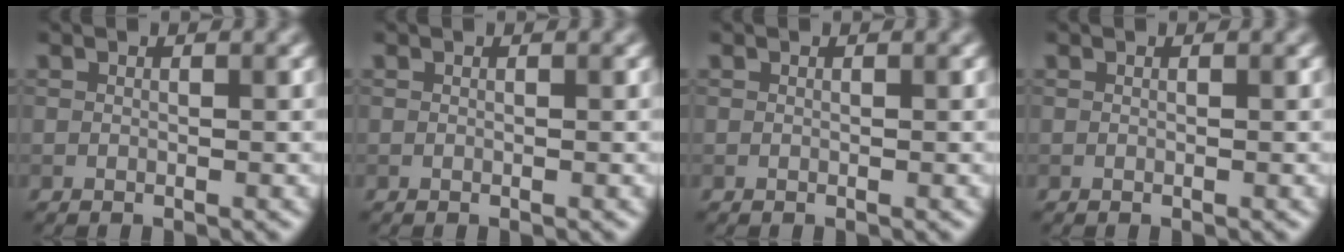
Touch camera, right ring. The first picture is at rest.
{"total": 0.0}
{"total": 0.0}
{"total": 0.0}